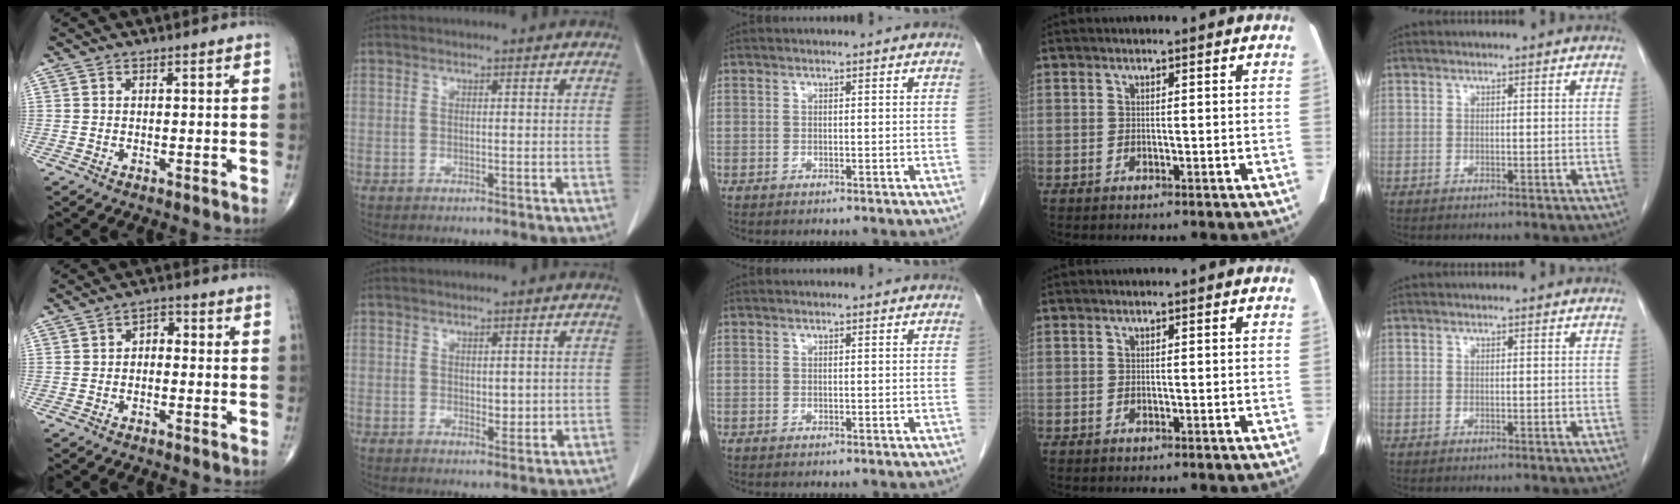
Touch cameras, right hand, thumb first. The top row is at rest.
{"thumb": {"total": 2.9, "force": [-0.2, 2.1, 2.0], "torque": [-0.013, 0.014, -0.016]}, "index": {"total": 2.2, "force": [0.2, 1.2, 1.8], "torque": [-0.022, -0.006, 0.008]}}